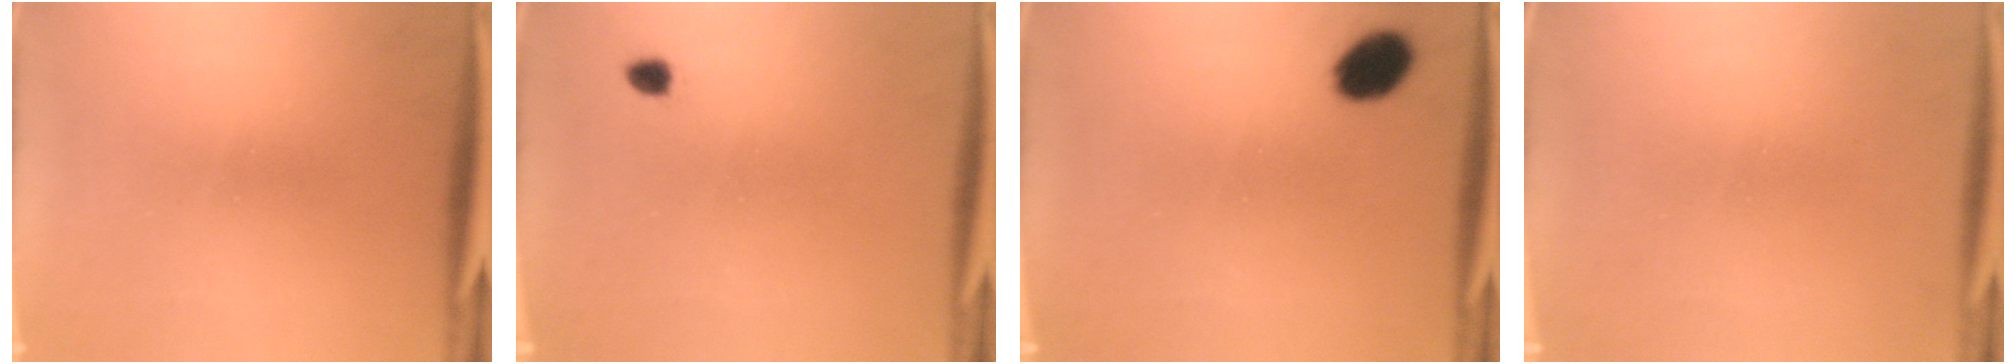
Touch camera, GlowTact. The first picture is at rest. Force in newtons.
{"total": 1.3}
{"total": 6.4}
{"total": 1.1}